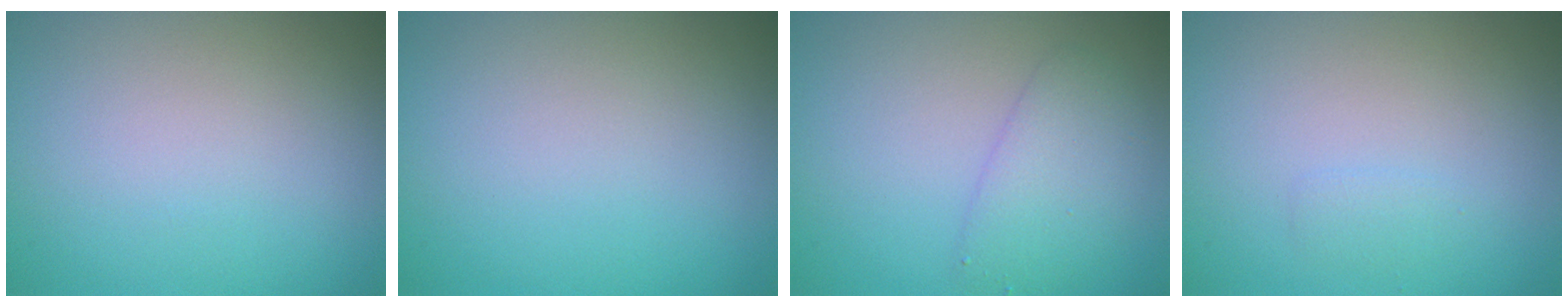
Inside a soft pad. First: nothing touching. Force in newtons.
{"total": 0.0}
{"total": 2.8, "press": 2.8, "slide": 0.1}
{"total": 0.7, "press": 0.7, "slide": 0.0}